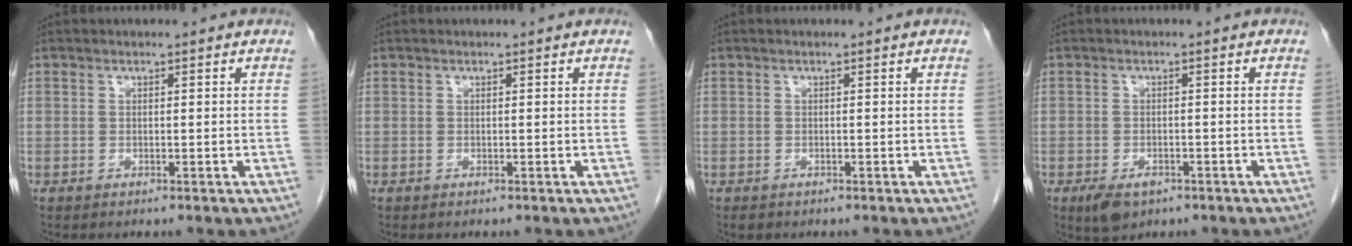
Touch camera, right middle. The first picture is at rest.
{"total": 0.0}
{"total": 0.6, "force": [-0.4, 0.3, 0.2], "torque": [-0.009, 0.000, -0.004]}
{"total": 3.8, "force": [-2.2, 2.0, 2.4], "torque": [-0.048, -0.005, -0.028]}